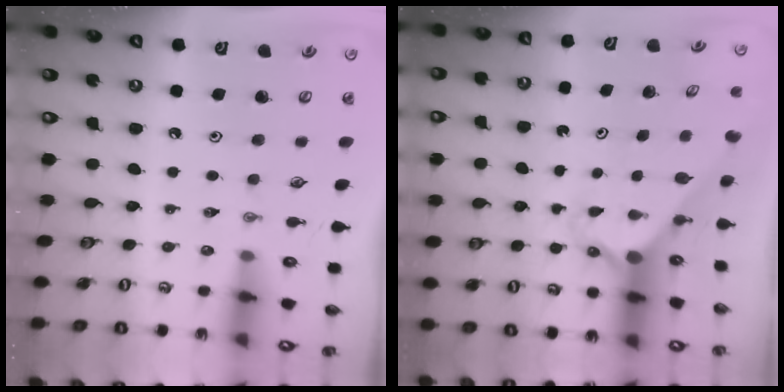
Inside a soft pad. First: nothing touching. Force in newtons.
{"total": 2.5, "press": 2.5, "slide": 0.2}